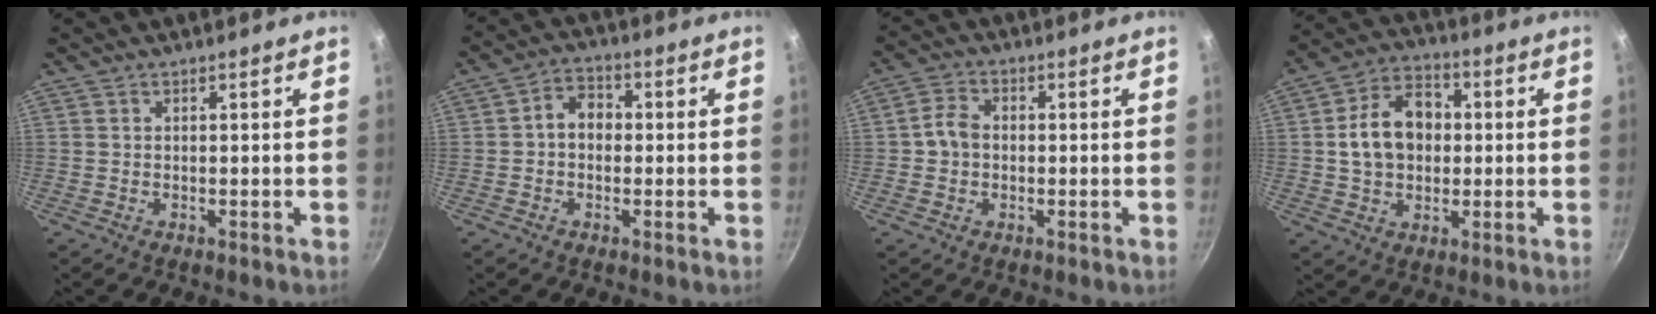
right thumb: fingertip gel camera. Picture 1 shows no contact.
{"total": 5.5, "force": [-0.1, 4.3, 3.4], "torque": [-0.029, 0.016, -0.012]}
{"total": 4.4, "force": [-0.3, 3.6, 2.5], "torque": [-0.036, 0.015, -0.015]}
{"total": 12.7, "force": [0.9, 9.5, 8.3], "torque": [-0.112, 0.024, 0.006]}